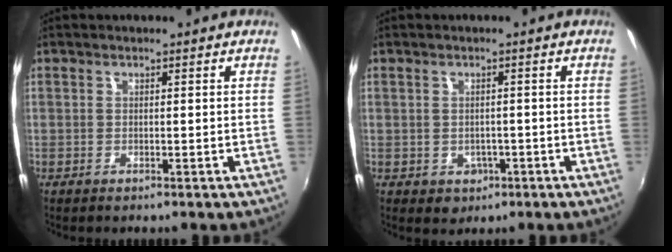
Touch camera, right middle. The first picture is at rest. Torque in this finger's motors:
{"motor_torque": [0.33, -0.25, 0.10, 0.01]}